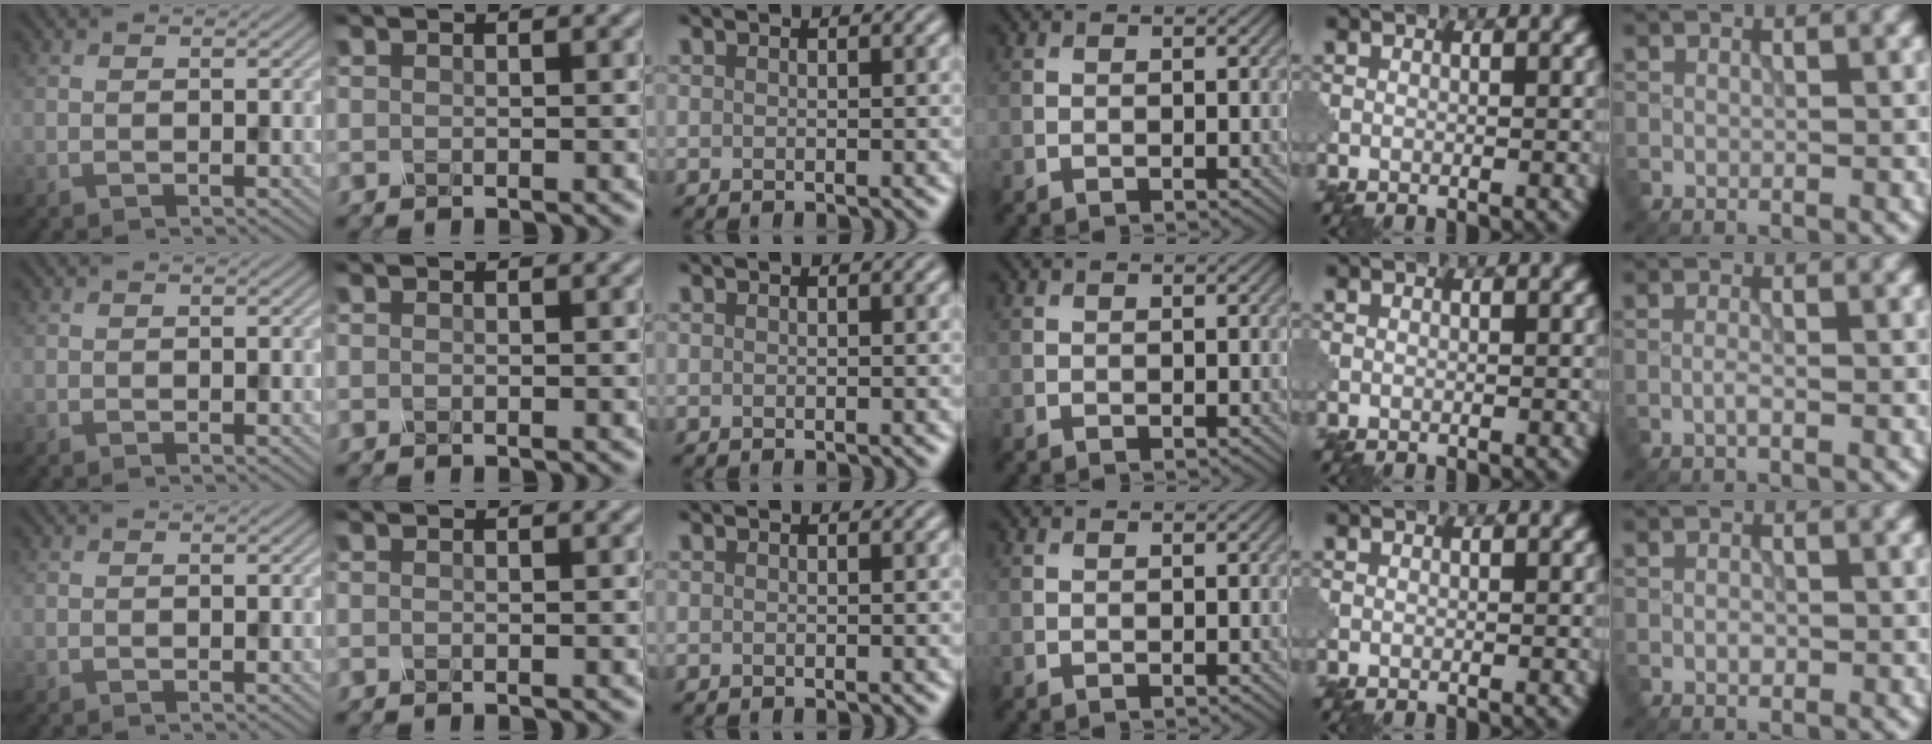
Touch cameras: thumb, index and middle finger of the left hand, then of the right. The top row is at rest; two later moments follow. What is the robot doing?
{"motion": "shake", "object": "sieve"}